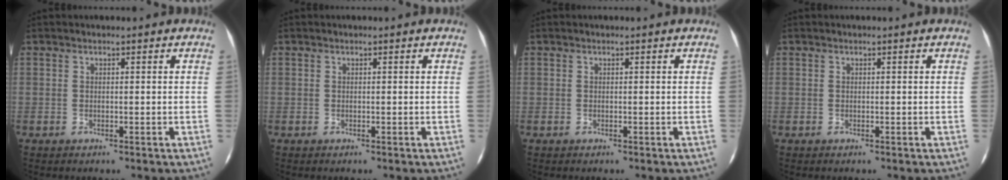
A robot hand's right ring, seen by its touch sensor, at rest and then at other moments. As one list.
[{"total": 0.0}, {"total": 0.0}, {"total": 0.0}]